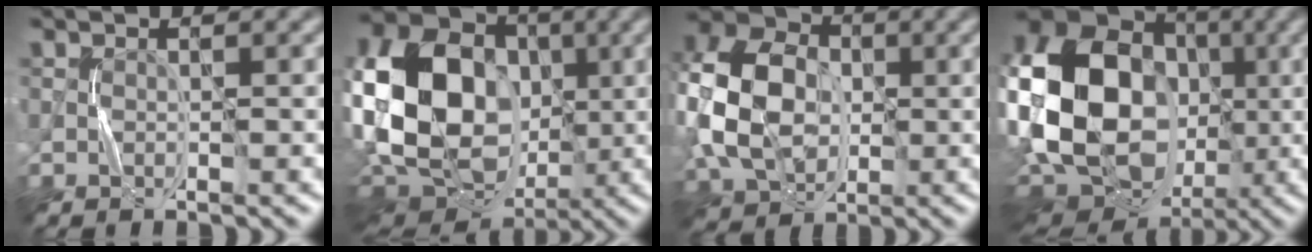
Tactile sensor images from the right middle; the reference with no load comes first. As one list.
[{"total": 18.8, "force": [0.3, 14.4, 12.1], "torque": [-0.245, 0.011, 0.002]}, {"total": 13.0, "force": [-0.4, 9.5, 8.8], "torque": [-0.211, 0.011, -0.018]}, {"total": 21.6, "force": [-1.3, 16.7, 13.7], "torque": [-0.274, 0.009, -0.052]}]